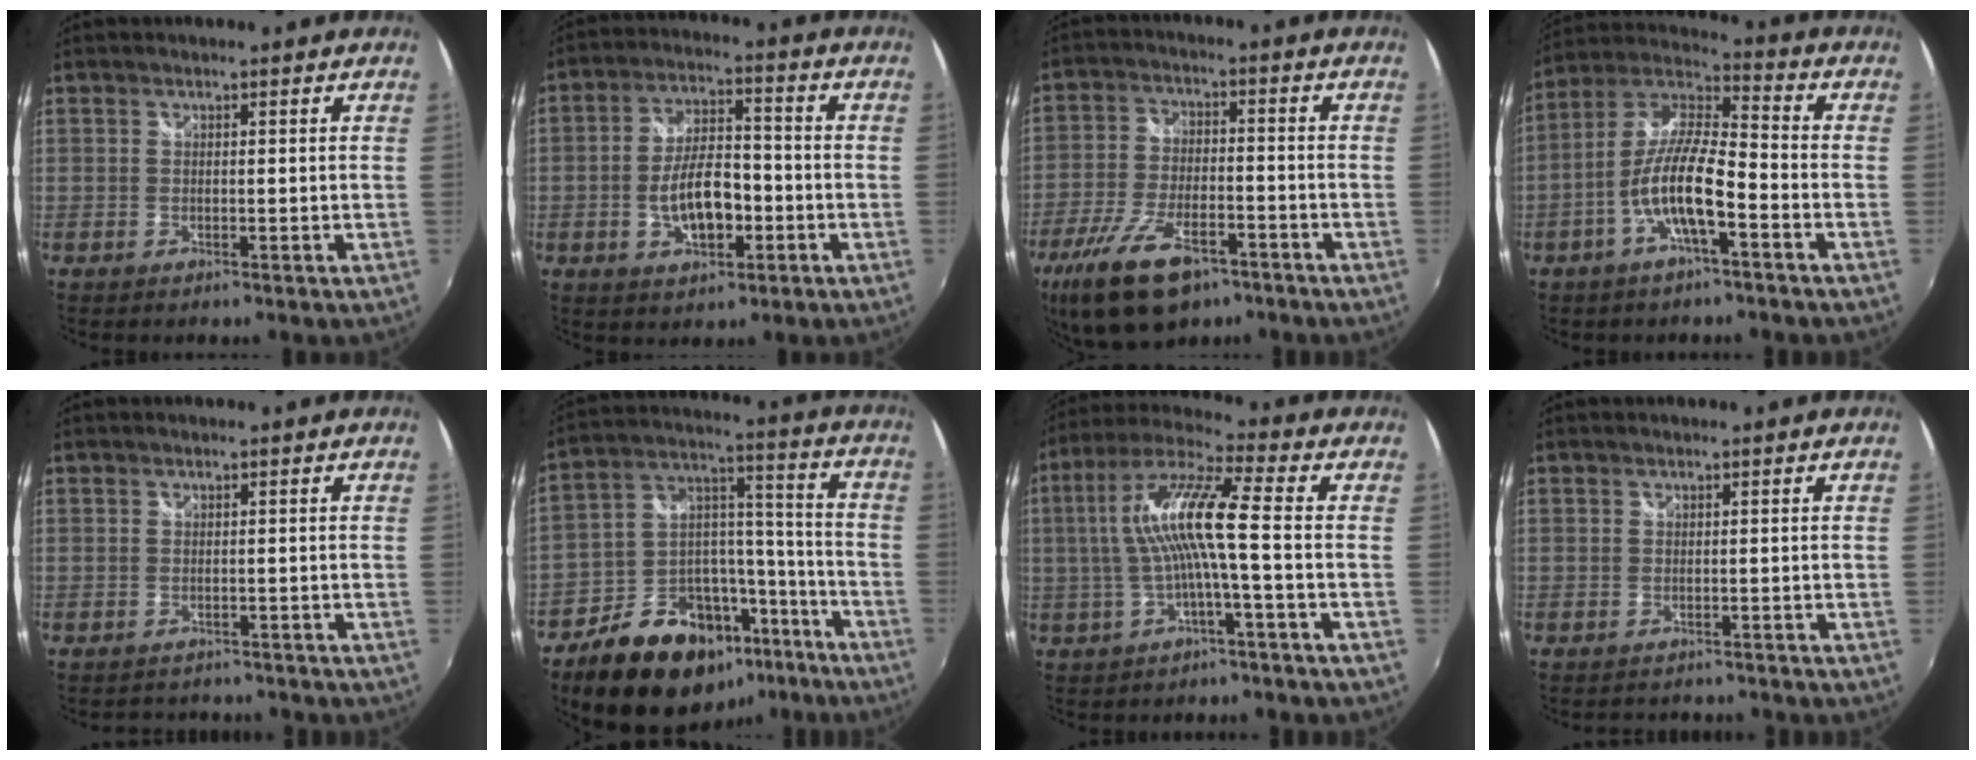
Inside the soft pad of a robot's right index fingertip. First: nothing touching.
{"total": 9.8, "force": [-2.9, 4.8, 8.1], "torque": [-0.153, 0.010, -0.040]}
{"total": 15.5, "force": [-9.8, 6.9, 9.8], "torque": [-0.216, -0.030, -0.174]}
{"total": 11.5, "force": [-4.7, 2.6, 10.2], "torque": [-0.211, 0.004, -0.089]}
{"total": 3.7, "force": [-3.1, 2.0, 0.5], "torque": [-0.004, 0.000, -0.042]}
{"total": 21.1, "force": [-13.7, 12.7, 9.8], "torque": [-0.186, 0.067, -0.191]}
{"total": 11.3, "force": [-1.0, 0.2, 11.3], "torque": [-0.223, 0.014, -0.014]}
{"total": 1.6, "force": [-1.3, 1.0, 0.1], "torque": [-0.005, -0.002, -0.018]}